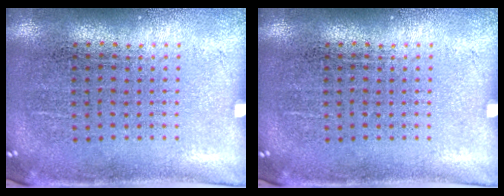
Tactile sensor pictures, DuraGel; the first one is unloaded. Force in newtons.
{"total": 0.0}